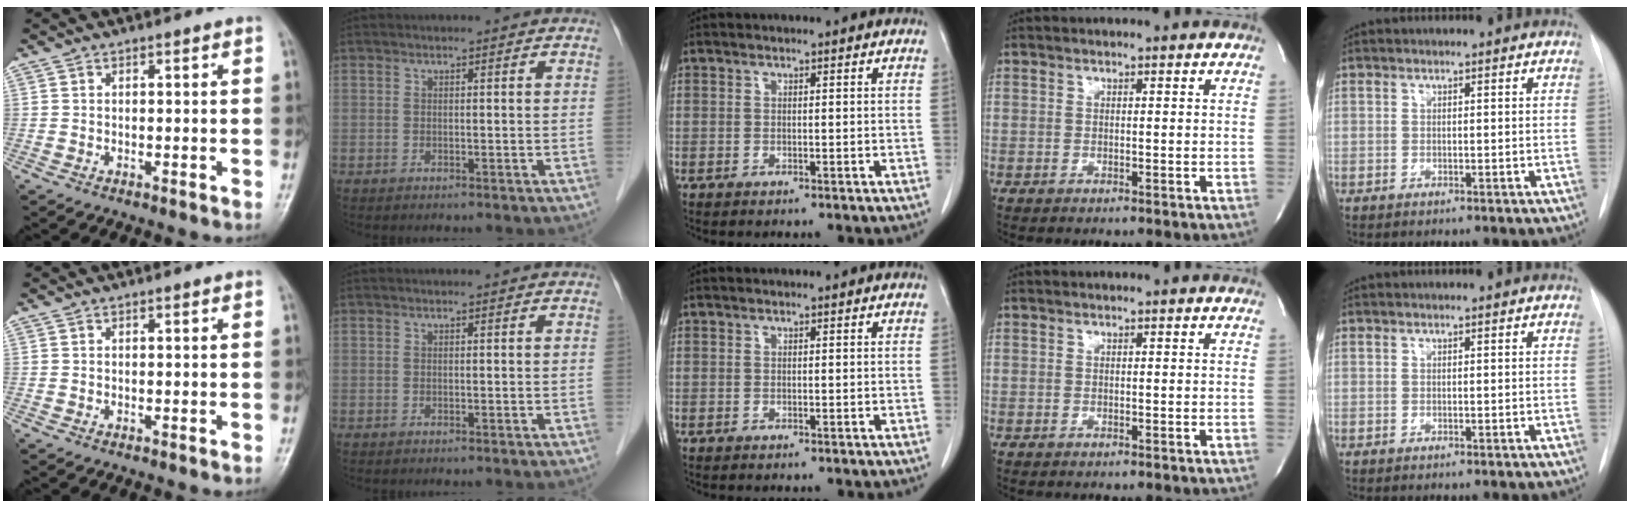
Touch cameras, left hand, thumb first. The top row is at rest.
{}